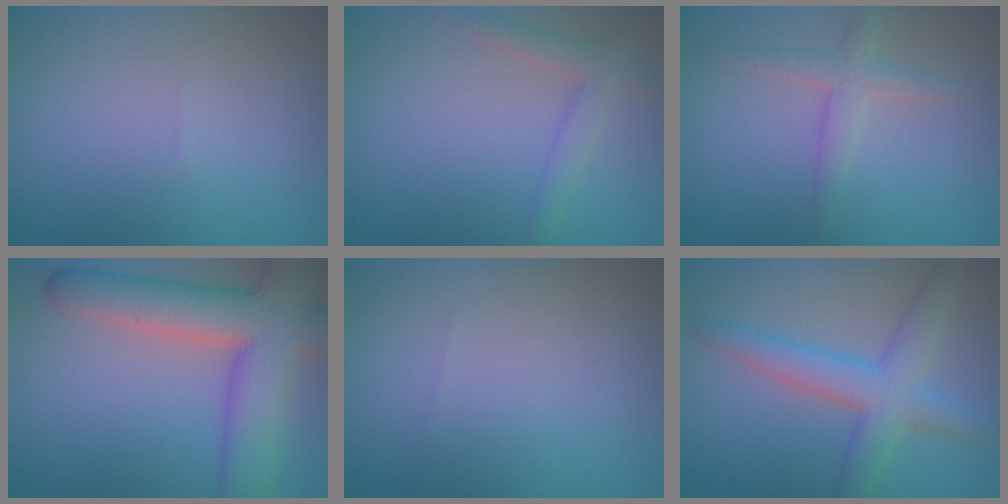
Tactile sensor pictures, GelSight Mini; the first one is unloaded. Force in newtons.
{"total": 2.3, "press": 2.3, "slide": 0.1}
{"total": 2.2, "press": 2.2, "slide": 0.1}
{"total": 9.7, "press": 9.7, "slide": 0.6}
{"total": 0.0}
{"total": 4.7, "press": 4.7, "slide": 0.1}